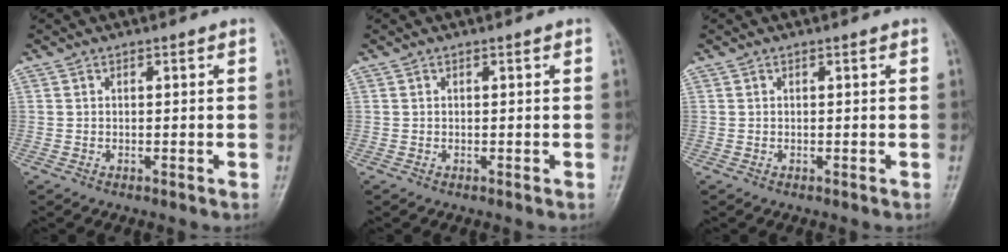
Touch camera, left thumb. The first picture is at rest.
{"total": 0.0}
{"total": 0.0}